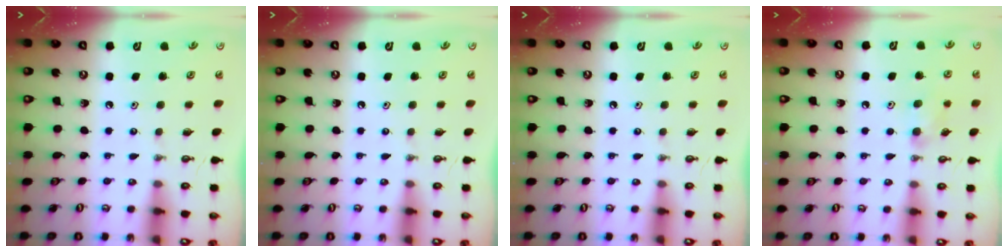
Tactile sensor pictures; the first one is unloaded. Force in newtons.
{"total": 0.0}
{"total": 0.0}
{"total": 7.2, "press": 7.0, "slide": 1.9}